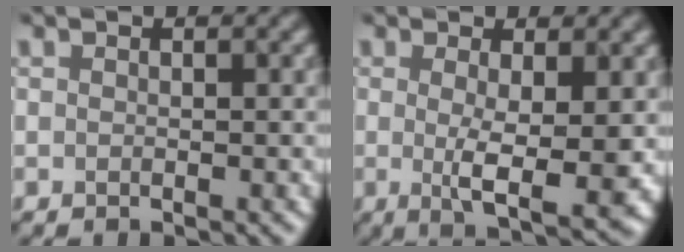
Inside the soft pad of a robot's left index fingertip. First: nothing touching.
{"total": 4.8, "force": [-0.1, 0.9, 4.7], "torque": [-0.080, -0.014, 0.003]}